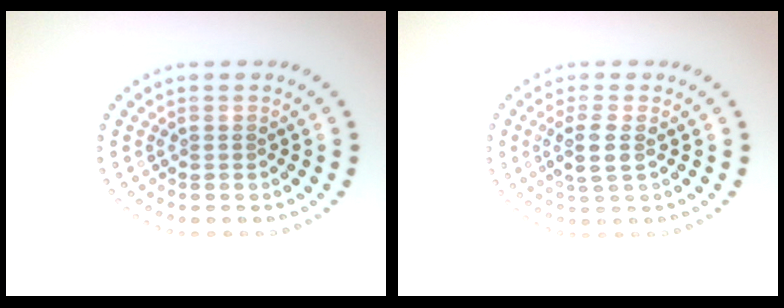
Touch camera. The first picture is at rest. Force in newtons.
{"total": 2.4, "press": 2.1, "slide": 1.1}